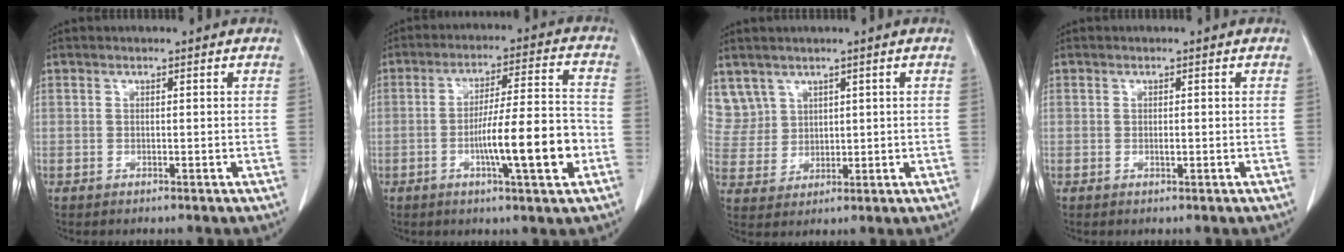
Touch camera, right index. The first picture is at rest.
{"total": 12.2, "force": [-3.6, 0.8, 11.7], "torque": [-0.187, 0.006, -0.055]}
{"total": 6.8, "force": [4.3, 5.3, 0.0], "torque": [0.000, 0.016, 0.102]}
{"total": 0.7, "force": [0.0, 0.3, 0.6], "torque": [-0.009, 0.001, 0.003]}